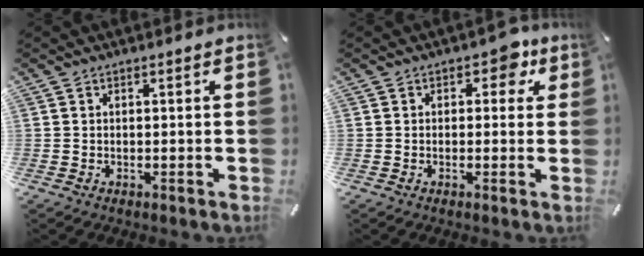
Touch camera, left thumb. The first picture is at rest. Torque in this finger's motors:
{"motor_torque": [0.47, 0.55, 0.34, -0.42, -0.01]}